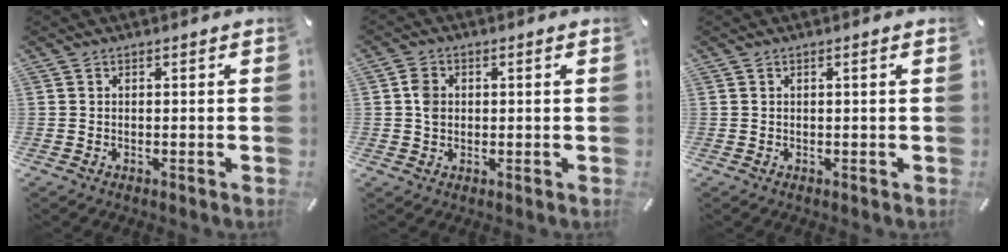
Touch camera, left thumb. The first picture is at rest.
{"total": 3.3, "force": [0.3, 2.6, 2.0], "torque": [-0.032, 0.006, 0.002]}
{"total": 0.8, "force": [0.2, 0.0, 0.7], "torque": [-0.012, 0.001, 0.002]}